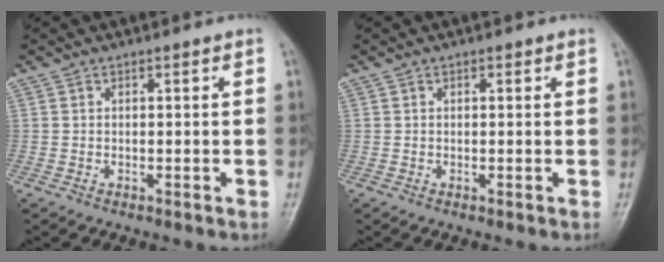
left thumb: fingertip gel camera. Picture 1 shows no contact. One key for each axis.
{"total": 0.8, "fx": 0.4, "fy": 0.5, "fz": 0.6, "tx": -0.006, "ty": 0.000, "tz": 0.003}